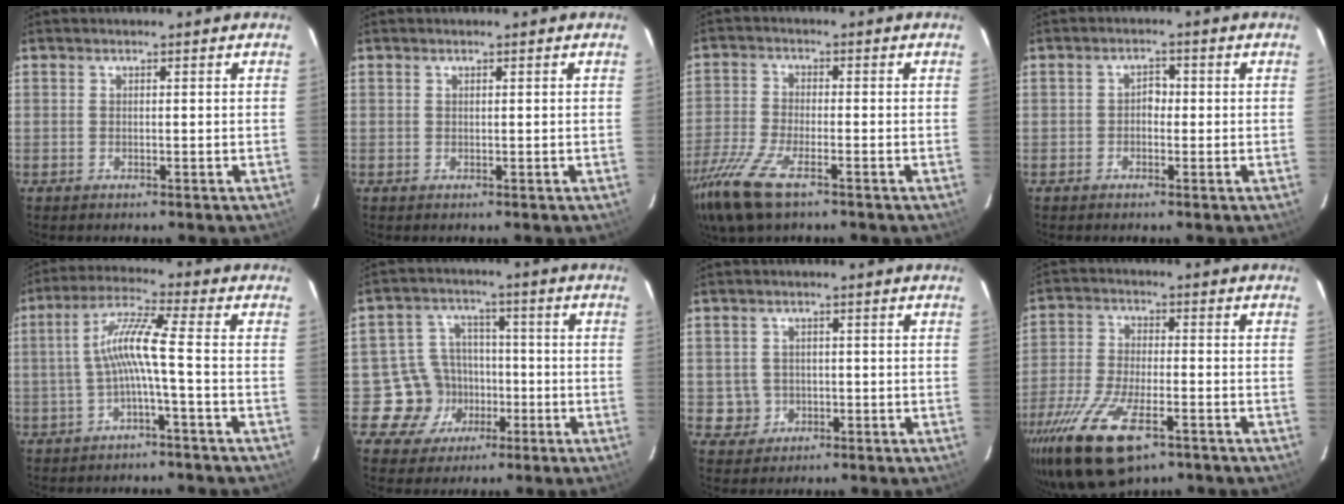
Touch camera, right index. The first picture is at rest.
{"total": 0.0}
{"total": 12.7, "force": [-8.4, 3.9, 8.7], "torque": [-0.210, -0.039, -0.170]}
{"total": 2.0, "force": [-0.4, 1.5, 1.2], "torque": [-0.019, 0.009, -0.011]}
{"total": 7.2, "force": [-1.7, -0.7, 7.0], "torque": [-0.156, 0.012, -0.029]}
{"total": 9.0, "force": [-3.2, 8.4, 0.7], "torque": [-0.036, 0.028, -0.044]}
{"total": 4.0, "force": [-0.4, 3.9, 0.2], "torque": [-0.002, 0.017, 0.002]}
{"total": 17.5, "force": [-10.3, 6.8, 12.4], "torque": [-0.271, -0.053, -0.187]}